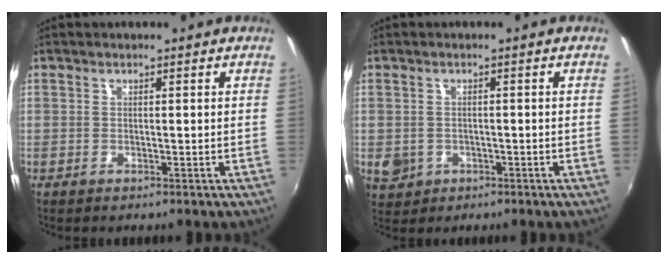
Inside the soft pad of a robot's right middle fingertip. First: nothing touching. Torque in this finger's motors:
{"motor_torque": [0.22, -0.15, 0.00, 0.02]}